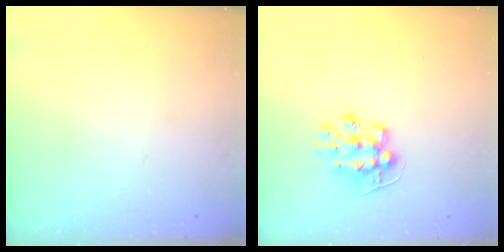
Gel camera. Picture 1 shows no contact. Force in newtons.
{"total": 9.2, "press": 9.2, "slide": 0.3}